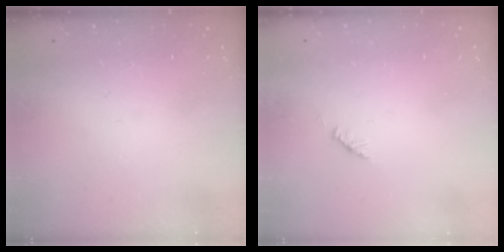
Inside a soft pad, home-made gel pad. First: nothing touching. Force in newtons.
{"total": 1.9, "press": 1.8, "slide": 0.6}